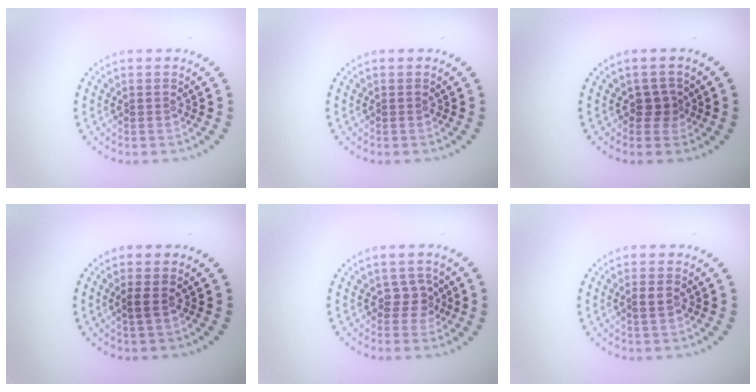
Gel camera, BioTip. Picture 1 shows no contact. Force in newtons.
{"total": 0.0}
{"total": 1.6, "press": 1.2, "slide": 1.0}
{"total": 0.9, "press": 0.8, "slide": 0.5}
{"total": 1.5, "press": 1.3, "slide": 0.9}
{"total": 1.2, "press": 1.2, "slide": 0.3}